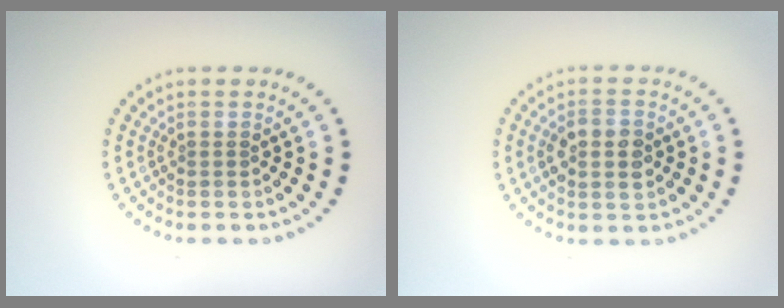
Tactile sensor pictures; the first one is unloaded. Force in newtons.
{"total": 3.6, "press": 3.6, "slide": 0.1}